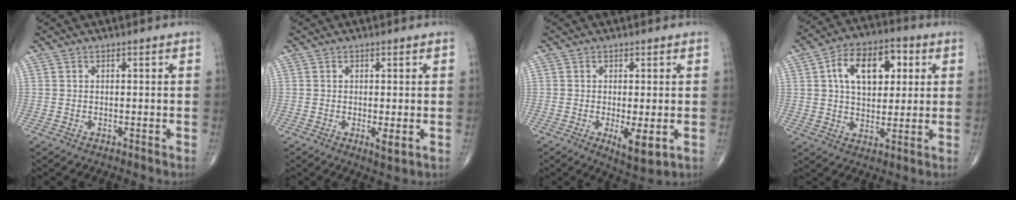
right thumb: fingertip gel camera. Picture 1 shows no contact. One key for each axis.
{"total": 2.6, "fx": -0.5, "fy": 0.7, "fz": 2.4, "tx": -0.041, "ty": -0.010, "tz": -0.007}
{"total": 6.1, "fx": -1.4, "fy": 1.9, "fz": 5.6, "tx": -0.091, "ty": -0.019, "tz": -0.017}
{"total": 14.2, "fx": 4.0, "fy": 8.5, "fz": 10.7, "tx": -0.143, "ty": 0.006, "tz": 0.061}